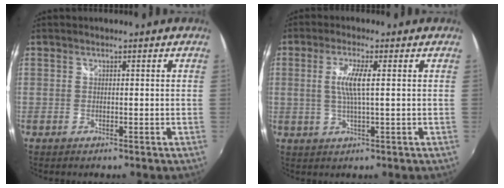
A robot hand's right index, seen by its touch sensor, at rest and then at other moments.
{"total": 5.3, "force": [0.7, 0.4, 5.2], "torque": [-0.103, -0.002, 0.015]}